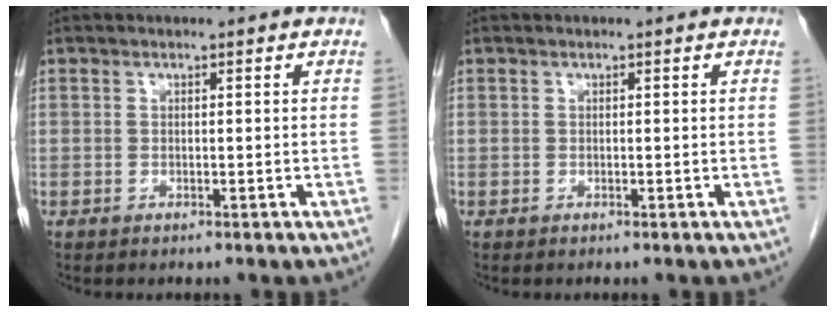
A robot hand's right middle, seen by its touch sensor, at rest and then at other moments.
{"total": 0.0}